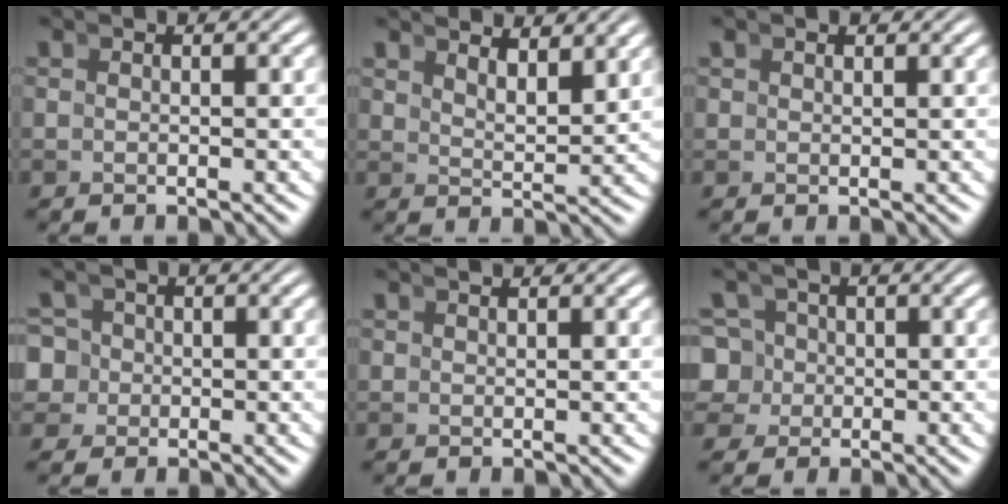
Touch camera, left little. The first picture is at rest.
{"total": 3.4, "force": [3.1, 0.1, 1.2], "torque": [-0.007, -0.008, 0.054]}
{"total": 0.5, "force": [0.5, -0.1, -0.1], "torque": [0.007, -0.006, 0.015]}
{"total": 5.1, "force": [-0.7, 4.8, 1.6], "torque": [-0.041, -0.022, -0.011]}
{"total": 0.8, "force": [0.7, -0.5, -0.1], "torque": [0.013, -0.001, 0.017]}
{"total": 6.2, "force": [-0.7, 5.8, 2.0], "torque": [-0.049, -0.023, -0.011]}